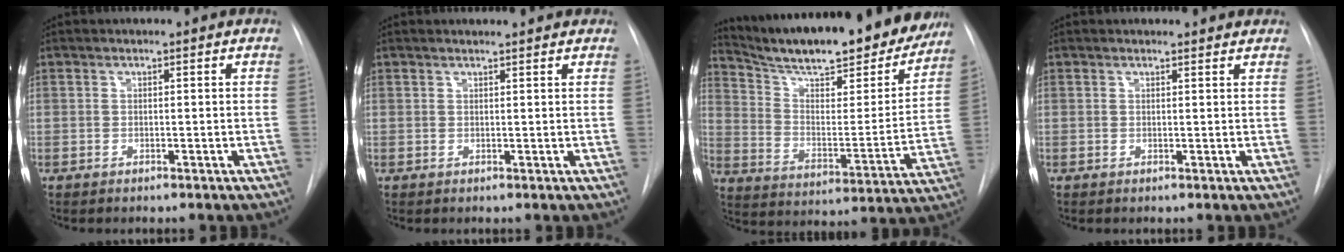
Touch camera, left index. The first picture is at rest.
{"total": 4.0, "force": [3.8, 0.7, 1.1], "torque": [-0.018, 0.015, 0.039]}
{"total": 26.3, "force": [23.0, 5.0, 11.6], "torque": [-0.186, -0.037, 0.322]}
{"total": 3.7, "force": [3.5, 1.0, 0.6], "torque": [-0.008, 0.009, 0.031]}